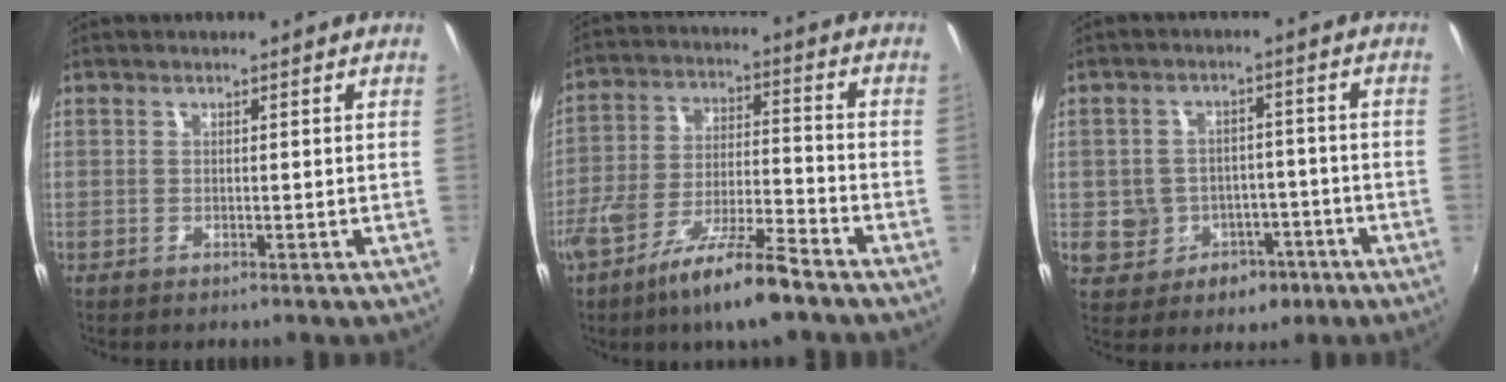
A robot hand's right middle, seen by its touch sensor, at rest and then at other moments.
{"total": 13.3, "force": [-9.1, 2.2, 9.5], "torque": [-0.189, -0.024, -0.162]}
{"total": 9.3, "force": [-3.4, 8.1, 3.2], "torque": [-0.084, 0.021, -0.031]}